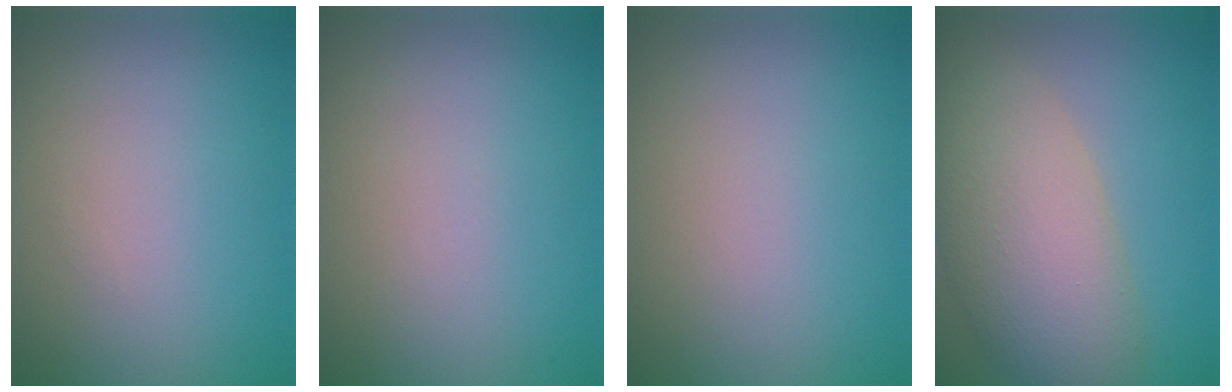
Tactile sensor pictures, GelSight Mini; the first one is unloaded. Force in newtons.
{"total": 0.0}
{"total": 0.0}
{"total": 8.3, "press": 8.2, "slide": 0.7}